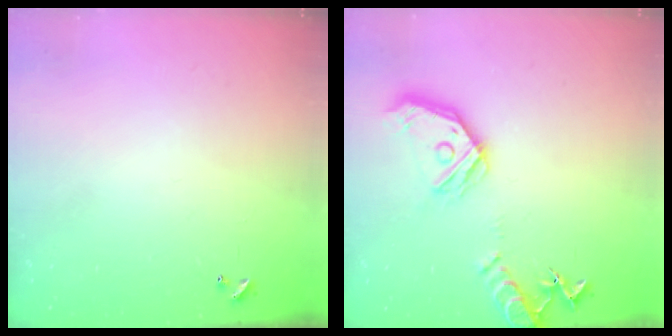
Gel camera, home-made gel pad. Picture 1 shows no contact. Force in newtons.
{"total": 17.1, "press": 16.9, "slide": 2.2}